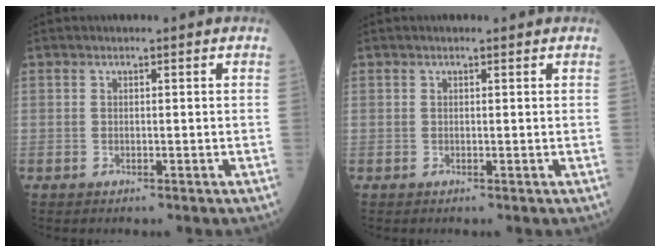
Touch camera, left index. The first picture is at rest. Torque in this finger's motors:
{"motor_torque": [0.05, -0.02, -0.26, 0.00]}